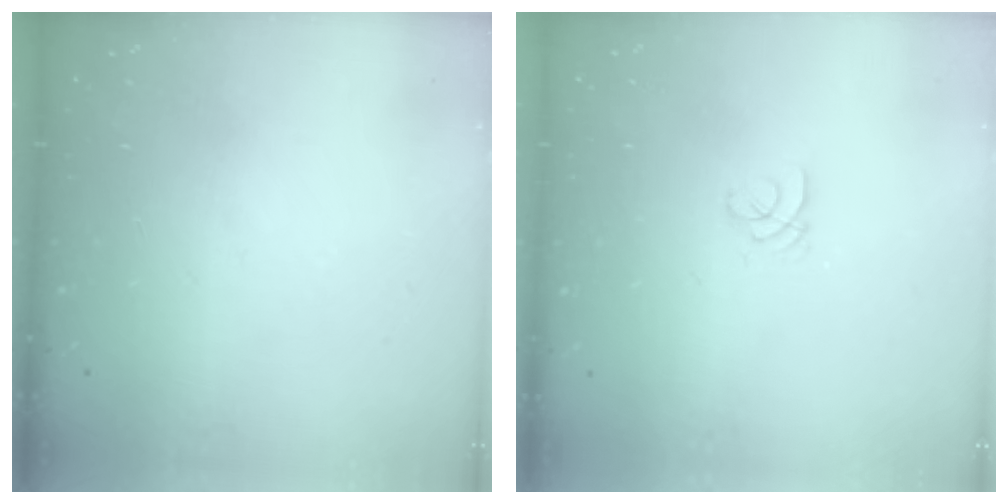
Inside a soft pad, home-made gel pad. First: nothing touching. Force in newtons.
{"total": 1.0, "press": 1.0, "slide": 0.1}